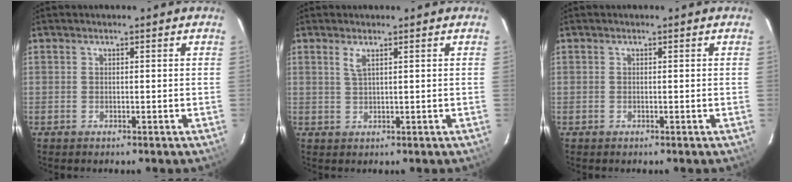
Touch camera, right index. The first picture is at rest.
{"total": 1.7, "force": [1.0, 0.2, 1.4], "torque": [-0.028, -0.001, 0.021]}
{"total": 0.0}